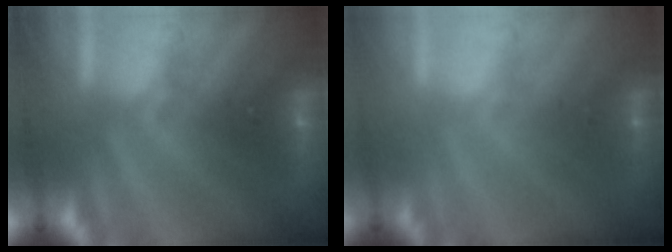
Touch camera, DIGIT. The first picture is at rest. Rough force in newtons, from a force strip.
{"total": 2.1}